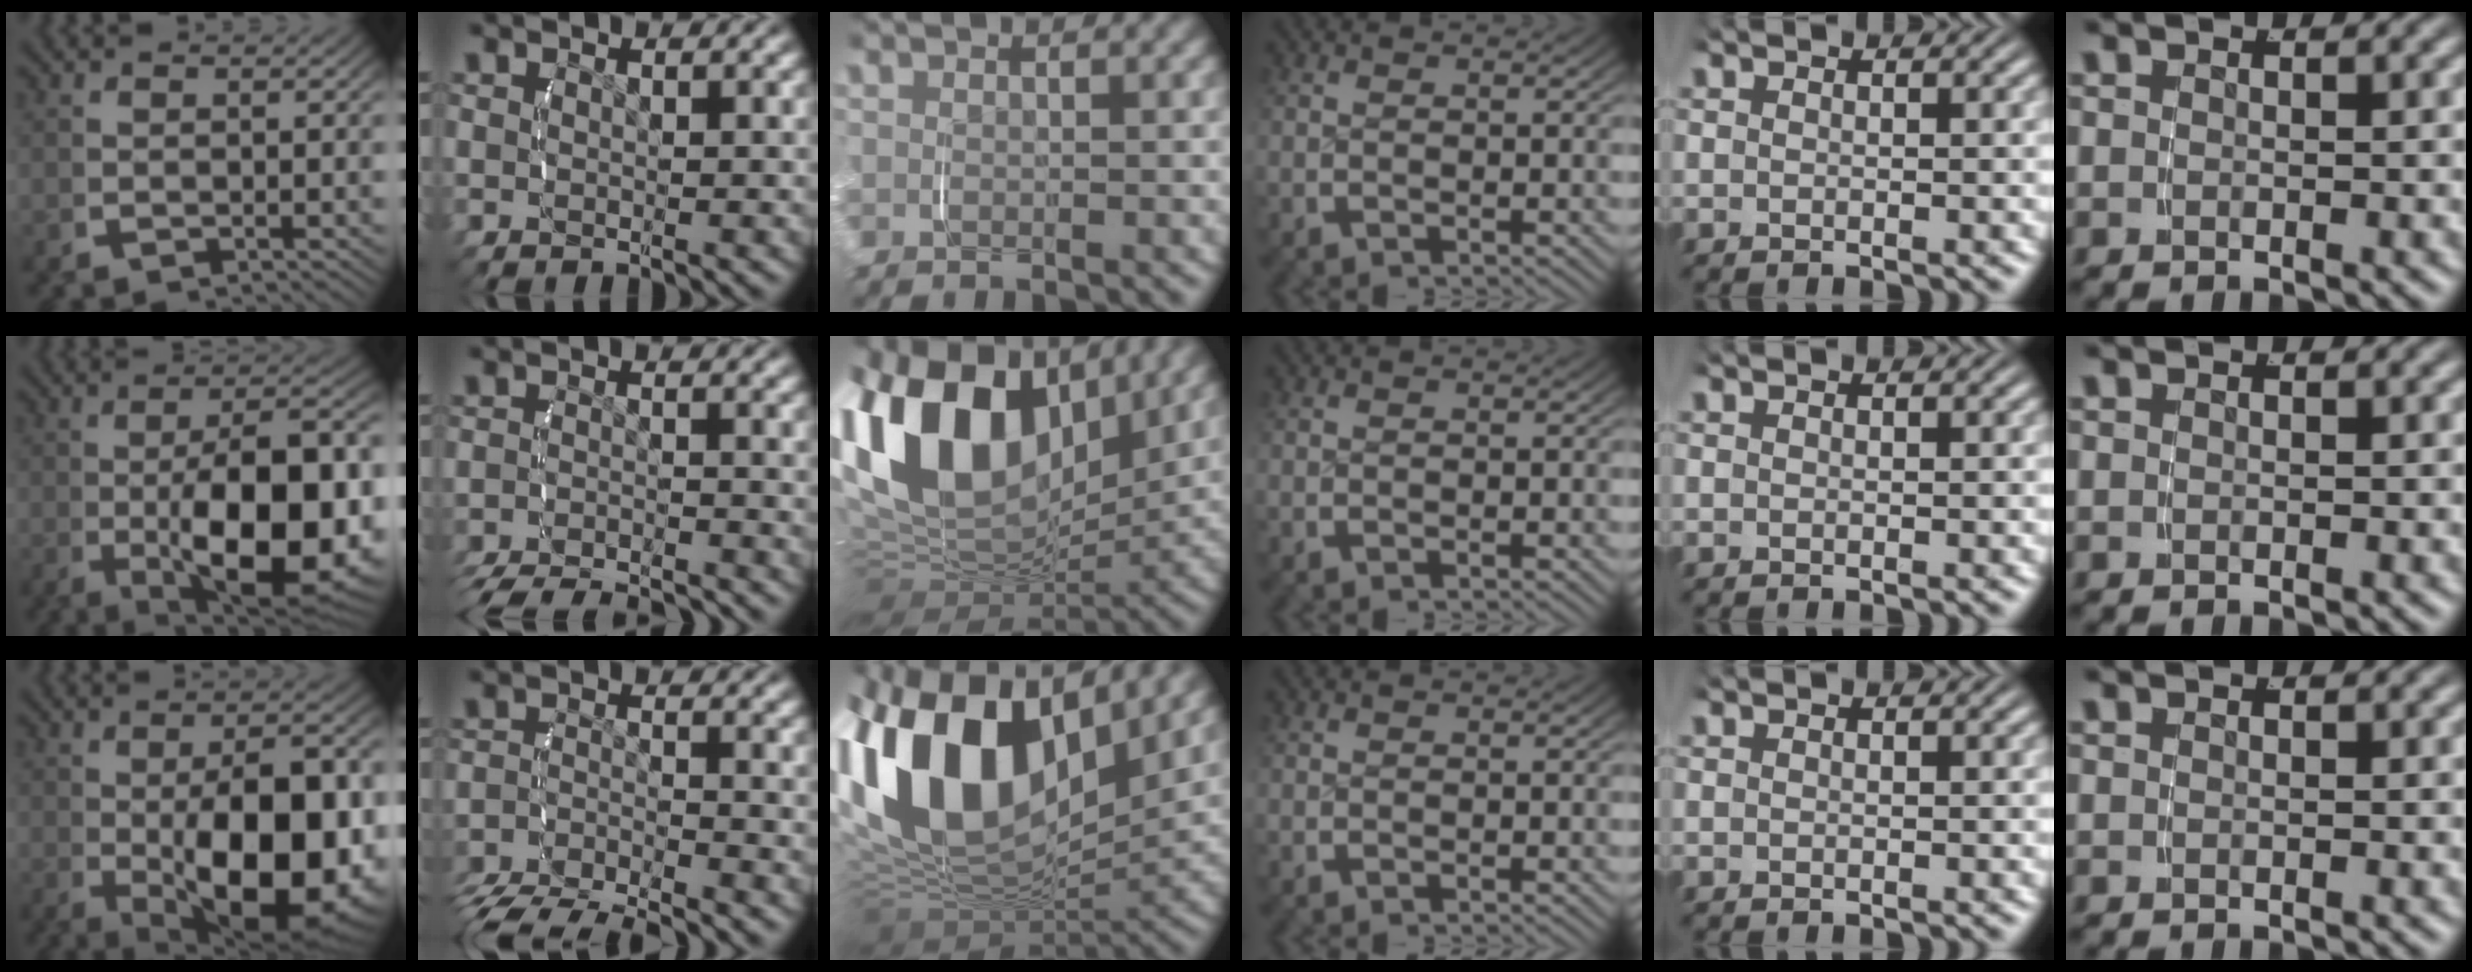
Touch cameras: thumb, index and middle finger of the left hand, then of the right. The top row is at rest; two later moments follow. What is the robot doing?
{"motion": "grasp_and_lifting", "object": "velcro strap"}